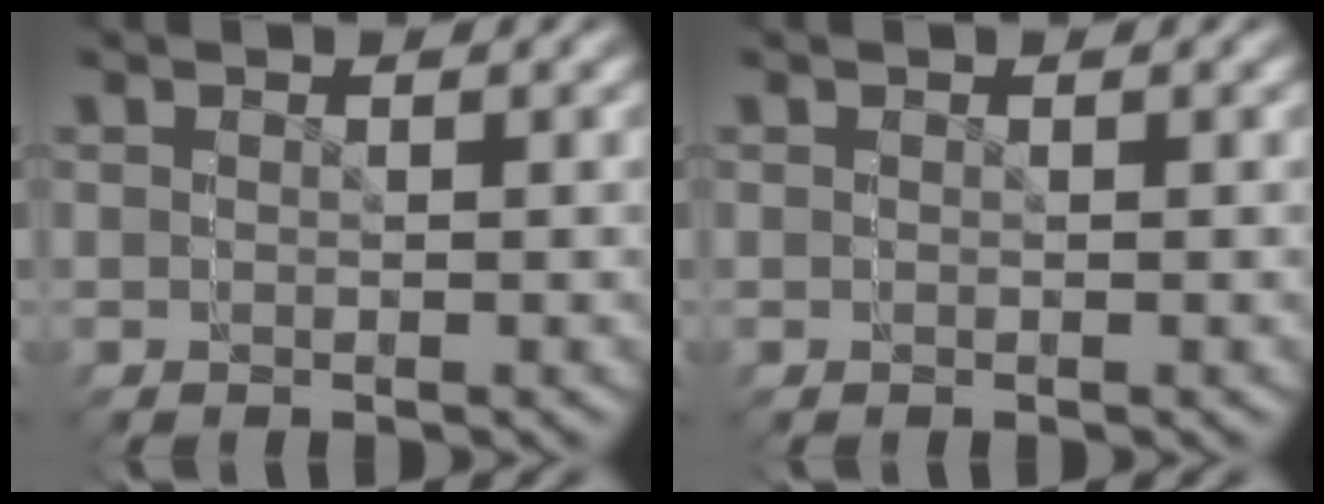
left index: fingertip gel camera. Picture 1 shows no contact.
{"total": 0.0}